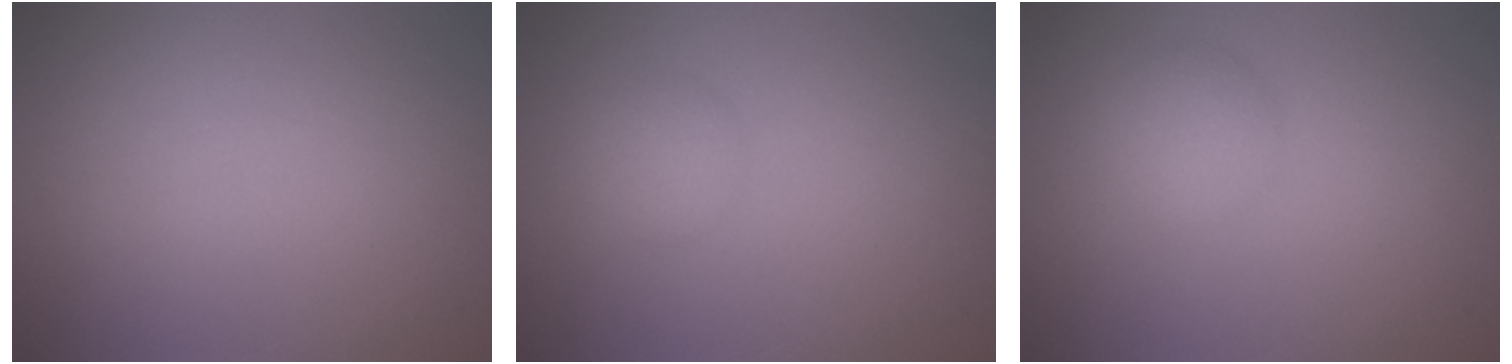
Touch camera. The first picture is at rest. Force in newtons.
{"total": 1.6, "press": 1.6, "slide": 0.2}
{"total": 2.5, "press": 2.5, "slide": 0.0}